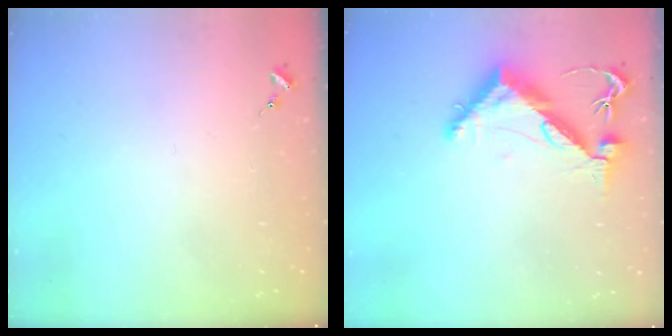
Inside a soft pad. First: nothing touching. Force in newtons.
{"total": 11.0, "press": 10.9, "slide": 1.1}